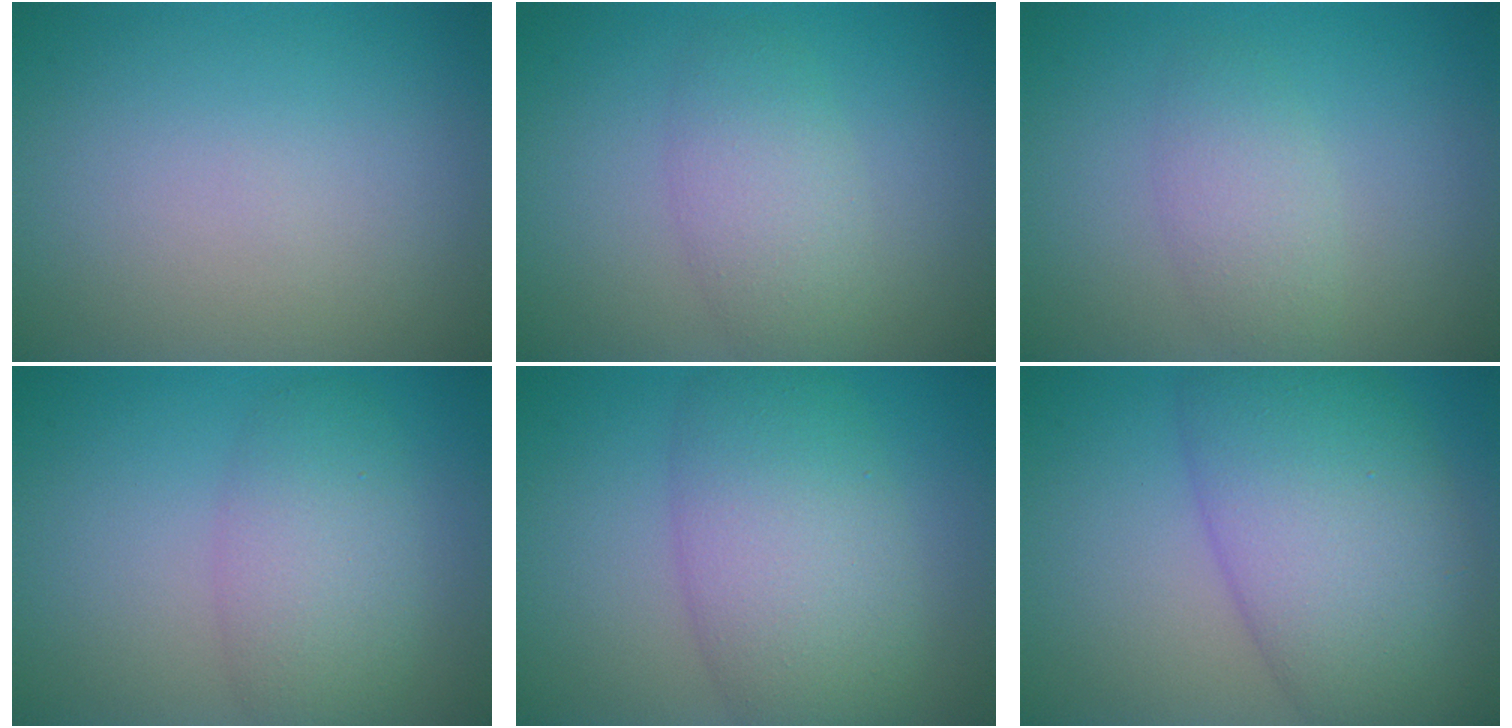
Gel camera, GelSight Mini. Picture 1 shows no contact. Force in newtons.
{"total": 3.4, "press": 3.4, "slide": 0.1}
{"total": 2.4, "press": 2.4, "slide": 0.2}
{"total": 4.5, "press": 4.5, "slide": 0.1}
{"total": 7.5, "press": 7.5, "slide": 0.2}
{"total": 10.5, "press": 10.5, "slide": 0.3}